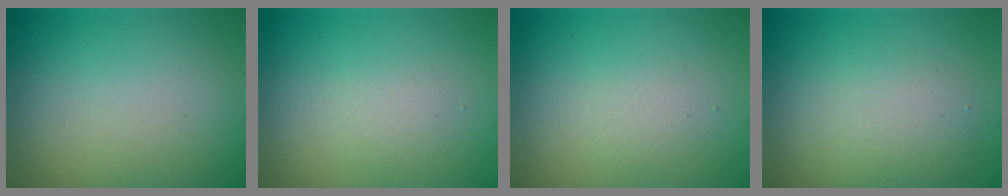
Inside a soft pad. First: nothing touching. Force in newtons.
{"total": 1.3, "press": 1.3, "slide": 0.1}
{"total": 1.4, "press": 1.4, "slide": 0.0}
{"total": 4.0, "press": 4.0, "slide": 0.2}